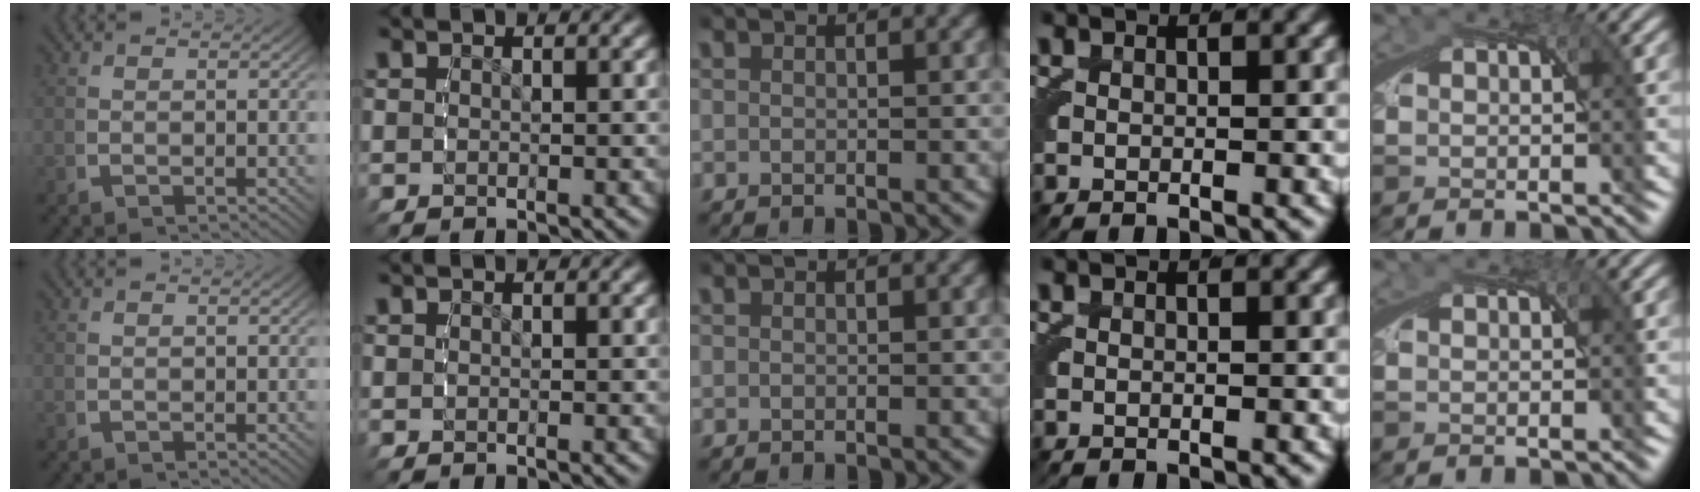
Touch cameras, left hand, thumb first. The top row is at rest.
{}